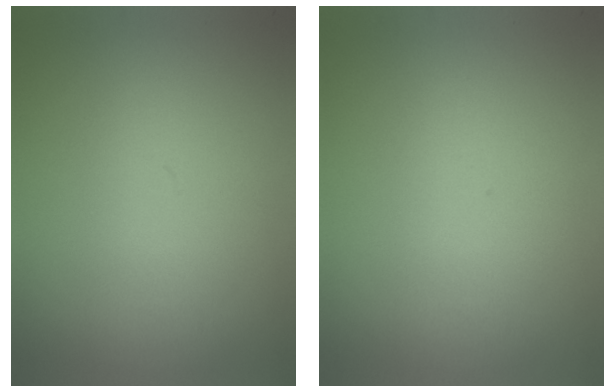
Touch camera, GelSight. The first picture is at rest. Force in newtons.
{"total": 0.0}